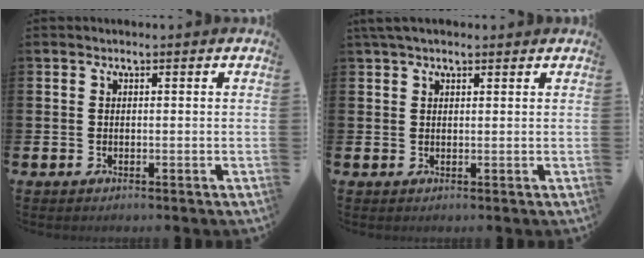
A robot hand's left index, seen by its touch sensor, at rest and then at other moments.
{"total": 2.2, "force": [1.8, 0.7, 1.1], "torque": [-0.017, 0.004, 0.030]}